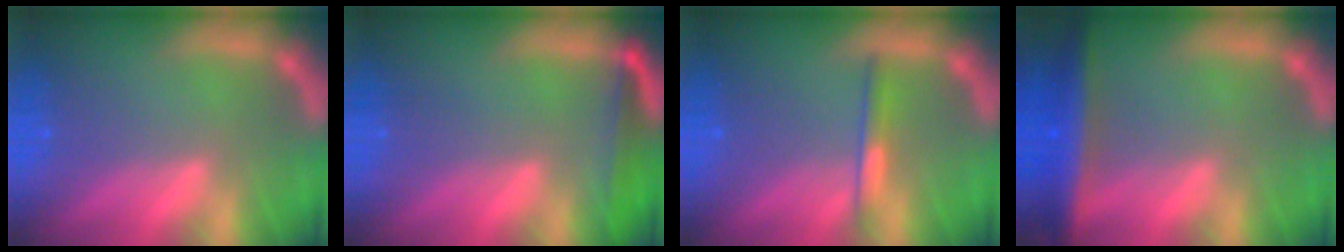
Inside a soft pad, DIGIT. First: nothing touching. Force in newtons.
{"total": 3.5}
{"total": 2.0}
{"total": 6.0}